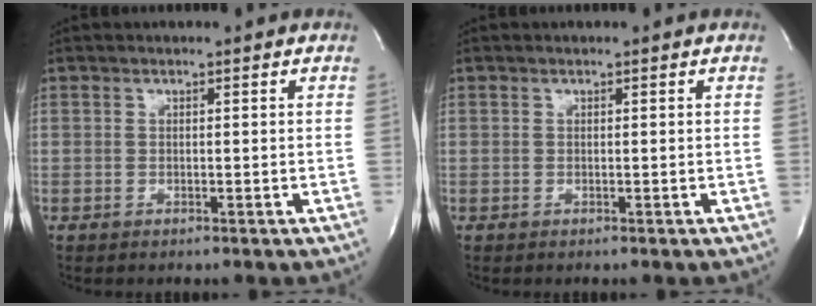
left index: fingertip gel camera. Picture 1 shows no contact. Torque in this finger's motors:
{"motor_torque": [0.00, 0.00, 0.00, 0.00]}